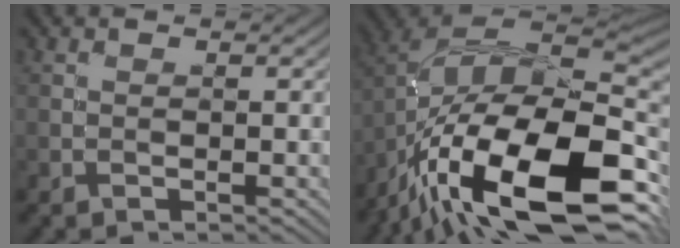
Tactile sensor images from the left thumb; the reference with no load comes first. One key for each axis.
{"total": 18.8, "fx": -8.5, "fy": 8.4, "fz": 14.6, "tx": -0.282, "ty": -0.005, "tz": -0.141}